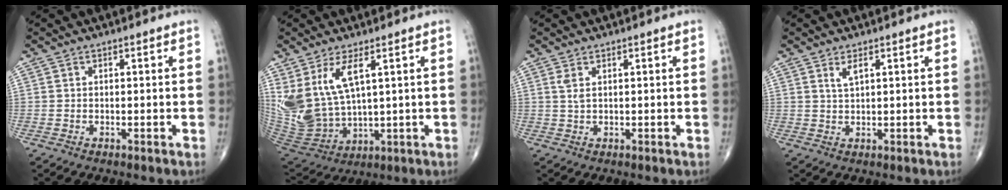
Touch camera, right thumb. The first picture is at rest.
{"total": 13.4, "force": [5.2, 6.0, 10.8], "torque": [-0.222, -0.031, 0.128]}
{"total": 1.7, "force": [0.7, 0.4, 1.4], "torque": [-0.036, 0.002, 0.021]}
{"total": 2.1, "force": [1.1, 0.5, 1.6], "torque": [-0.036, -0.005, 0.025]}